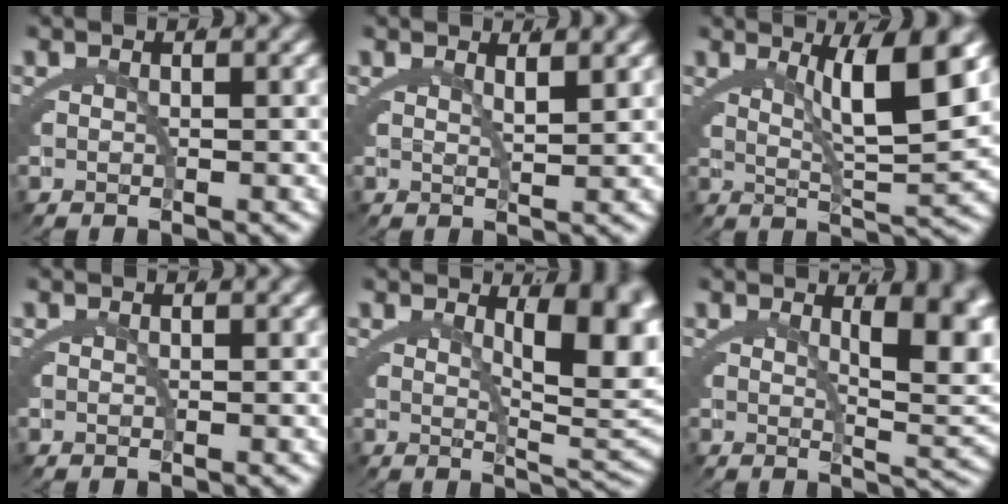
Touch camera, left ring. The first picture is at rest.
{"total": 1.9, "force": [1.5, -0.3, 1.0], "torque": [-0.013, -0.005, 0.030]}
{"total": 6.8, "force": [2.5, 1.0, 6.3], "torque": [-0.096, -0.001, 0.047]}
{"total": 0.0}
{"total": 7.7, "force": [2.1, 2.0, 7.1], "torque": [-0.058, -0.004, 0.037]}
{"total": 6.8, "force": [2.1, 1.6, 6.2], "torque": [-0.041, -0.002, 0.033]}